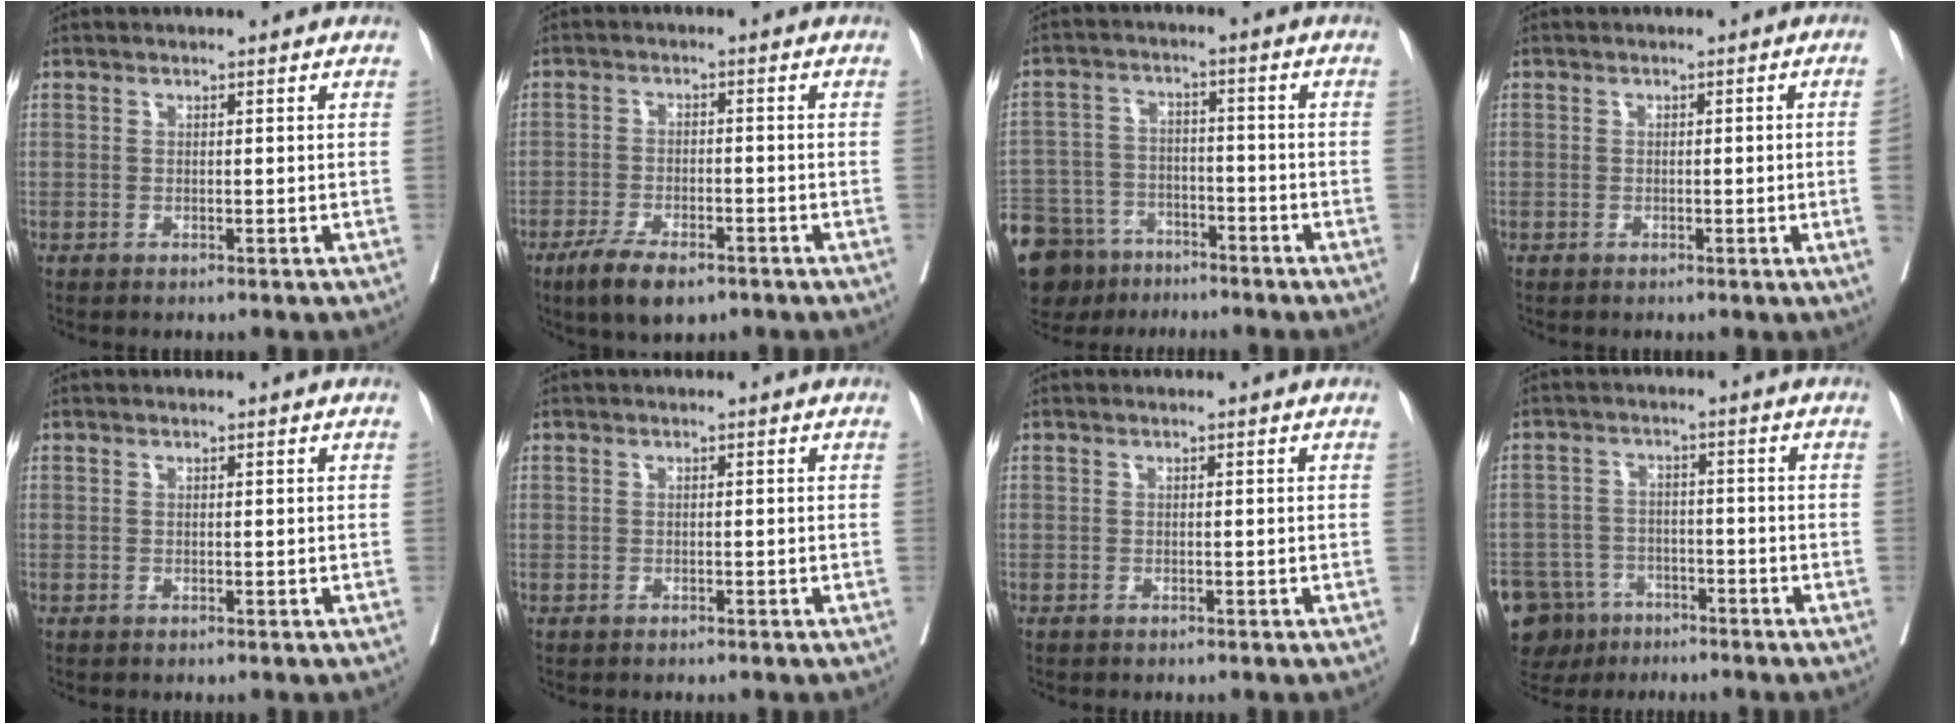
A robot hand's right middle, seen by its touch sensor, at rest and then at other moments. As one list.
[{"total": 7.2, "force": [-5.1, 2.4, 4.6], "torque": [-0.081, -0.009, -0.084]}, {"total": 15.9, "force": [-11.8, 9.2, 5.5], "torque": [-0.138, 0.005, -0.185]}, {"total": 3.2, "force": [-0.5, -0.7, 3.0], "torque": [-0.045, 0.000, 0.000]}, {"total": 0.0}, {"total": 0.5, "force": [-0.4, 0.4, 0.0], "torque": [-0.007, 0.004, -0.006]}, {"total": 0.0}, {"total": 11.0, "force": [-7.6, 7.5, 2.7], "torque": [-0.065, 0.004, -0.119]}]